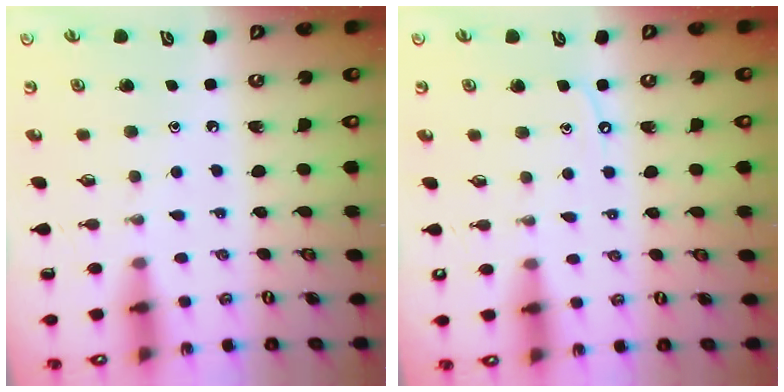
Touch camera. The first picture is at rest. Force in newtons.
{"total": 4.4, "press": 4.3, "slide": 0.6}